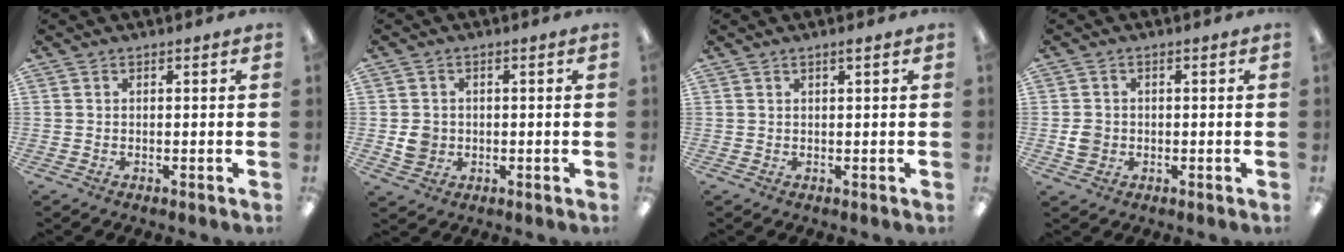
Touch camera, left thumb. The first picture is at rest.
{"total": 3.9, "force": [-0.3, 3.6, 1.4], "torque": [-0.009, 0.000, -0.007]}
{"total": 1.1, "force": [0.7, 0.1, 0.8], "torque": [-0.016, 0.001, 0.012]}
{"total": 3.3, "force": [-0.5, 2.9, 1.4], "torque": [-0.015, 0.001, -0.010]}